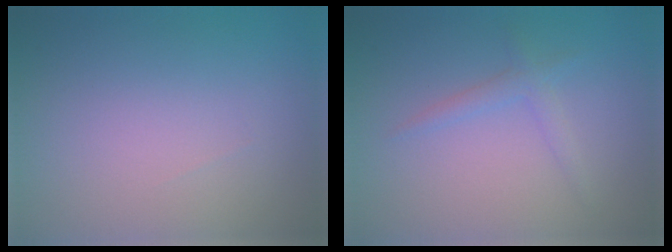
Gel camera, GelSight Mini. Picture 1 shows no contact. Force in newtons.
{"total": 1.4, "press": 1.4, "slide": 0.0}